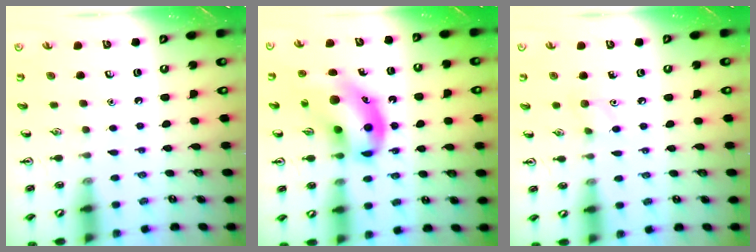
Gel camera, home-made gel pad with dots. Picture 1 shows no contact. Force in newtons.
{"total": 15.1, "press": 14.4, "slide": 4.3}
{"total": 5.8, "press": 5.6, "slide": 1.7}